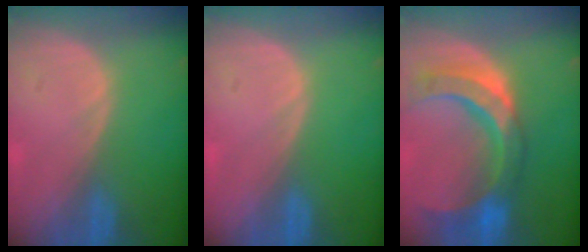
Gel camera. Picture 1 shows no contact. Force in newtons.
{"total": 0.0}
{"total": 11.6, "press": 9.8, "slide": 6.2}